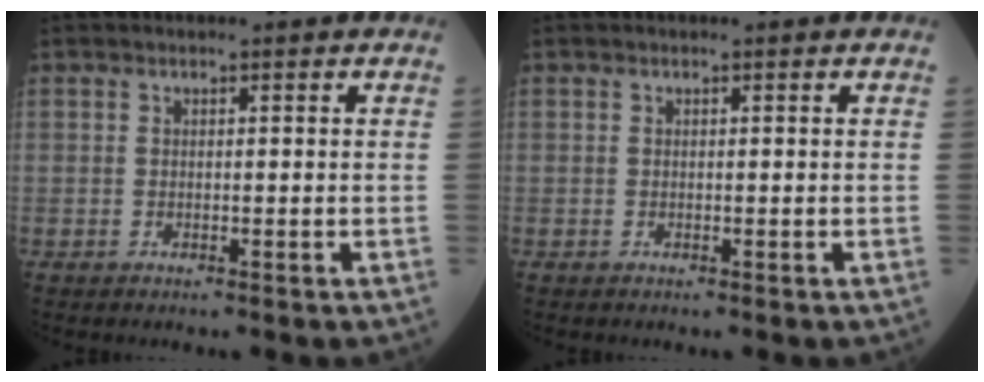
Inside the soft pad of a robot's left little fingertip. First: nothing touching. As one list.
[{"total": 0.0}]